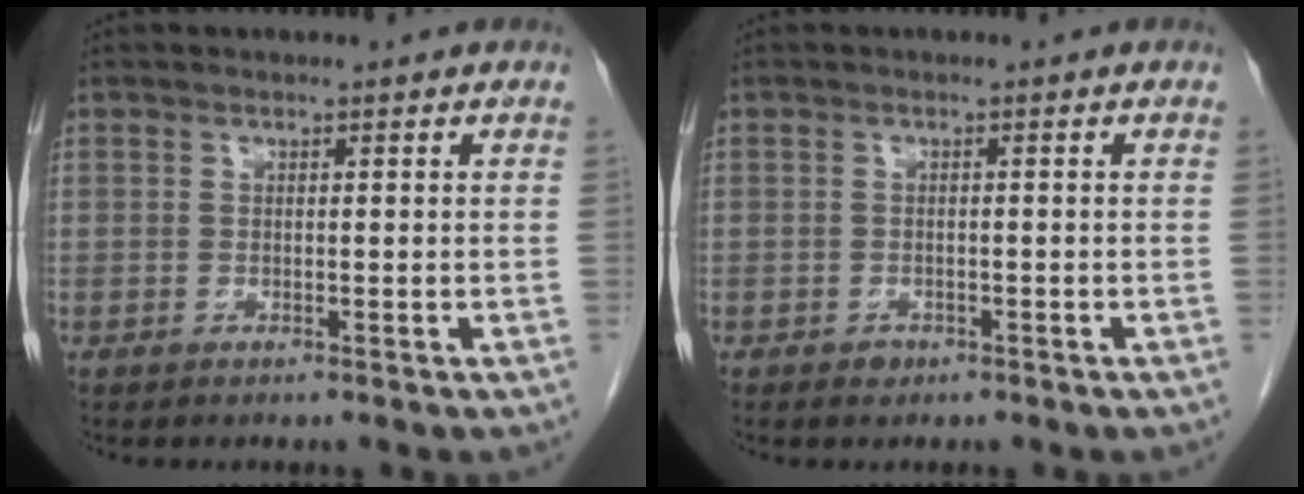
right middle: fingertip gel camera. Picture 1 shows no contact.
{"total": 1.1, "force": [-0.8, 0.8, 0.3], "torque": [-0.004, 0.003, -0.011]}